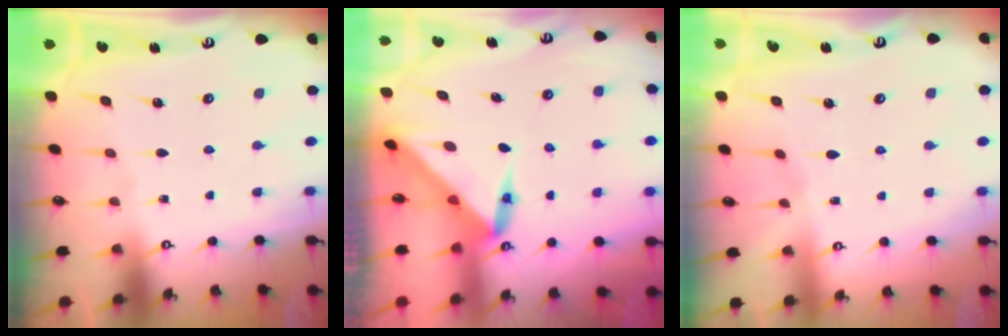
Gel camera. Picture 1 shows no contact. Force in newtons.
{"total": 5.5, "press": 5.5, "slide": 0.3}
{"total": 3.0, "press": 3.0, "slide": 0.5}